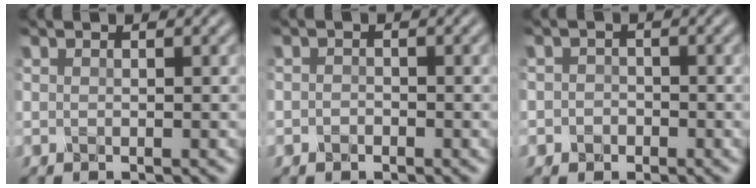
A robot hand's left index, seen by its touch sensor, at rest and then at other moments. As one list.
[{"total": 0.8, "force": [-0.4, 0.6, 0.3], "torque": [-0.006, -0.002, -0.009]}, {"total": 1.6, "force": [-0.4, 1.5, 0.4], "torque": [0.014, 0.003, -0.019]}]